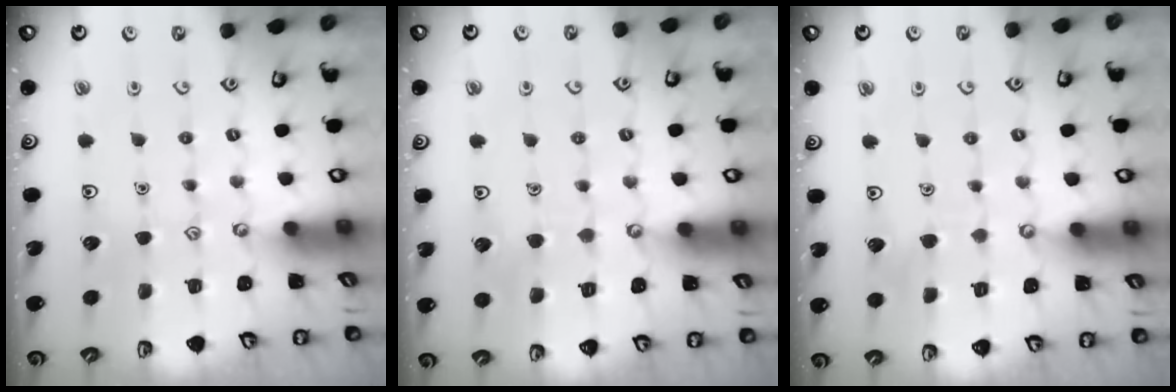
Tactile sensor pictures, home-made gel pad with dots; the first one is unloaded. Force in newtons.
{"total": 5.8, "press": 5.8, "slide": 0.4}
{"total": 3.0, "press": 3.0, "slide": 0.1}